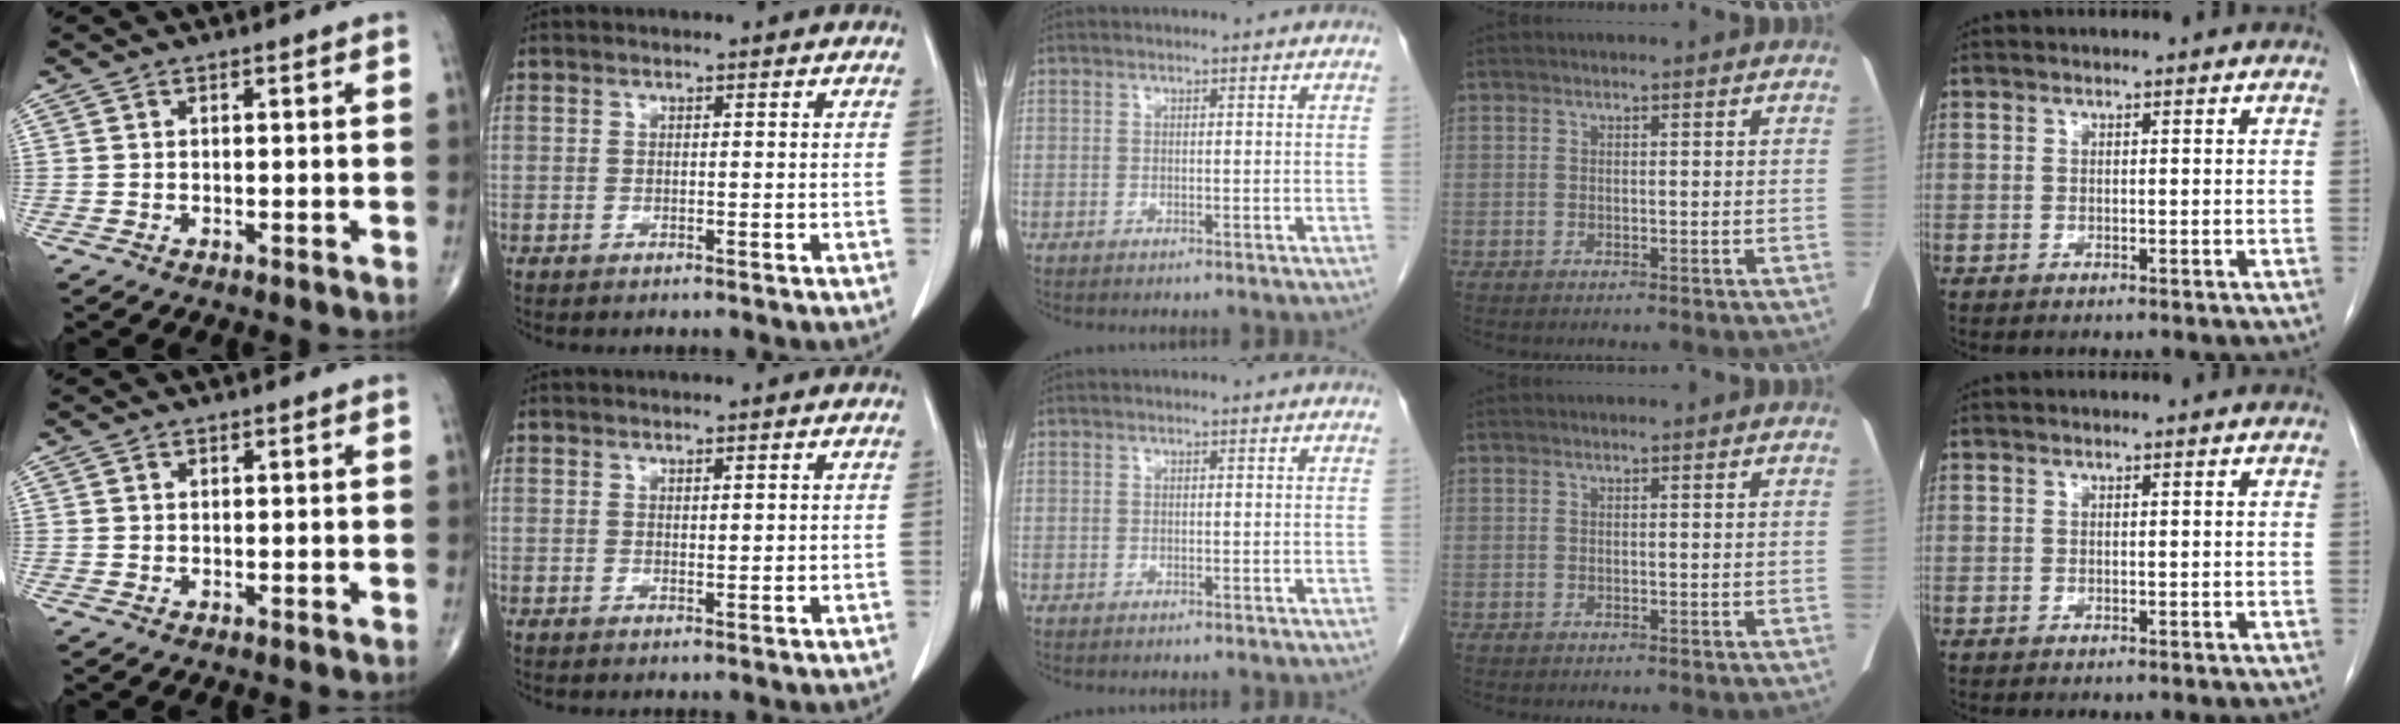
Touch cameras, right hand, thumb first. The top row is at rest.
{"thumb": {"total": 0.6, "force": [0.2, 0.4, 0.3], "torque": [-0.004, -0.001, 0.005]}, "index": {"total": 0.6, "force": [0.2, 0.2, 0.6], "torque": [-0.008, -0.001, 0.005]}}